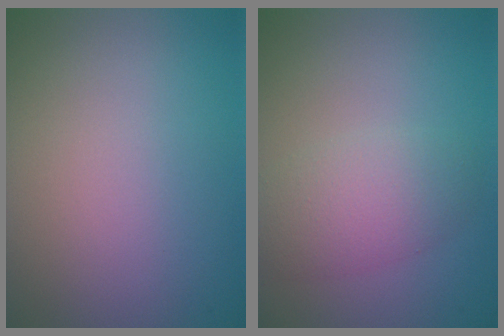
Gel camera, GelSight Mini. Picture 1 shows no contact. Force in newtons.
{"total": 3.7, "press": 3.7, "slide": 0.2}